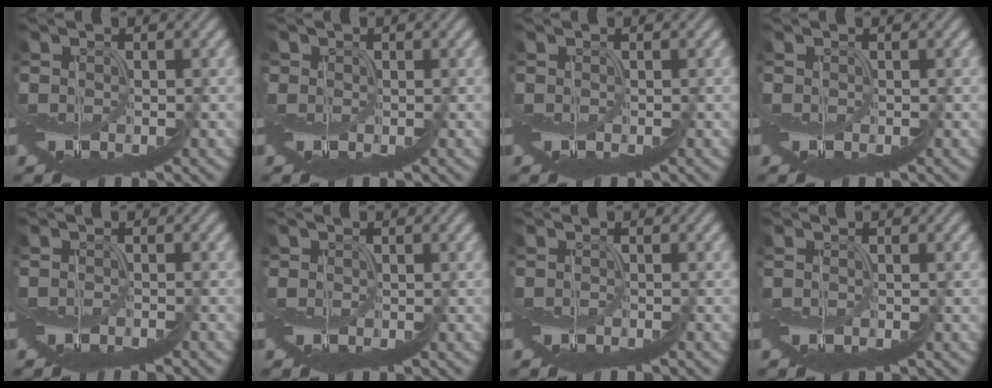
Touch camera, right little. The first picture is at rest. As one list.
[{"total": 1.0, "force": [0.8, 0.6, -0.1], "torque": [0.000, -0.005, 0.008]}, {"total": 0.0}, {"total": 0.0}, {"total": 1.8, "force": [-1.7, -0.2, 0.2], "torque": [0.003, 0.010, -0.030]}, {"total": 0.7, "force": [0.6, 0.3, -0.1], "torque": [-0.003, -0.006, 0.007]}, {"total": 0.9, "force": [-0.9, 0.1, 0.1], "torque": [0.005, 0.002, -0.016]}, {"total": 0.0}]